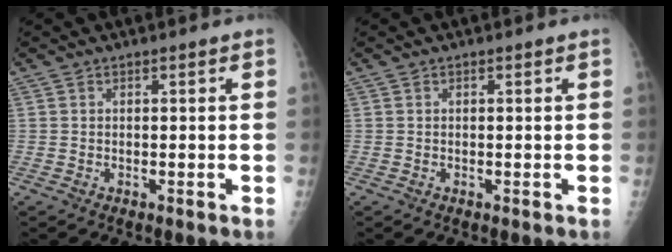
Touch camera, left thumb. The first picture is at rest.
{"total": 0.0}